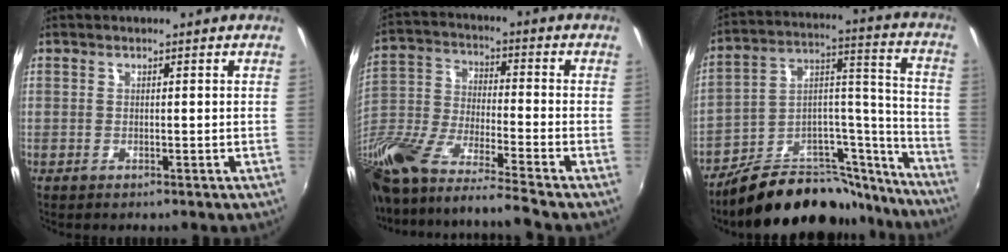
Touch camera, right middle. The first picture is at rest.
{"total": 21.0, "force": [-15.1, 3.4, 14.3], "torque": [-0.282, -0.051, -0.287]}
{"total": 23.1, "force": [-18.8, 9.6, 9.4], "torque": [-0.123, 0.076, -0.271]}